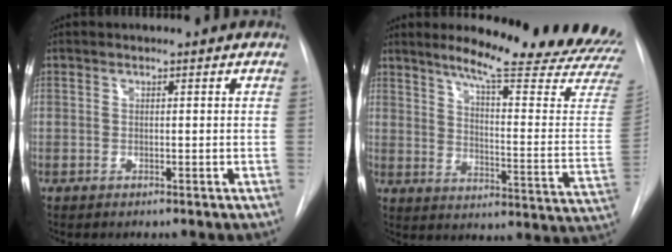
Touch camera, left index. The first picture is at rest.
{"total": 24.8, "force": [22.0, 0.5, 11.4], "torque": [-0.155, -0.117, 0.264]}